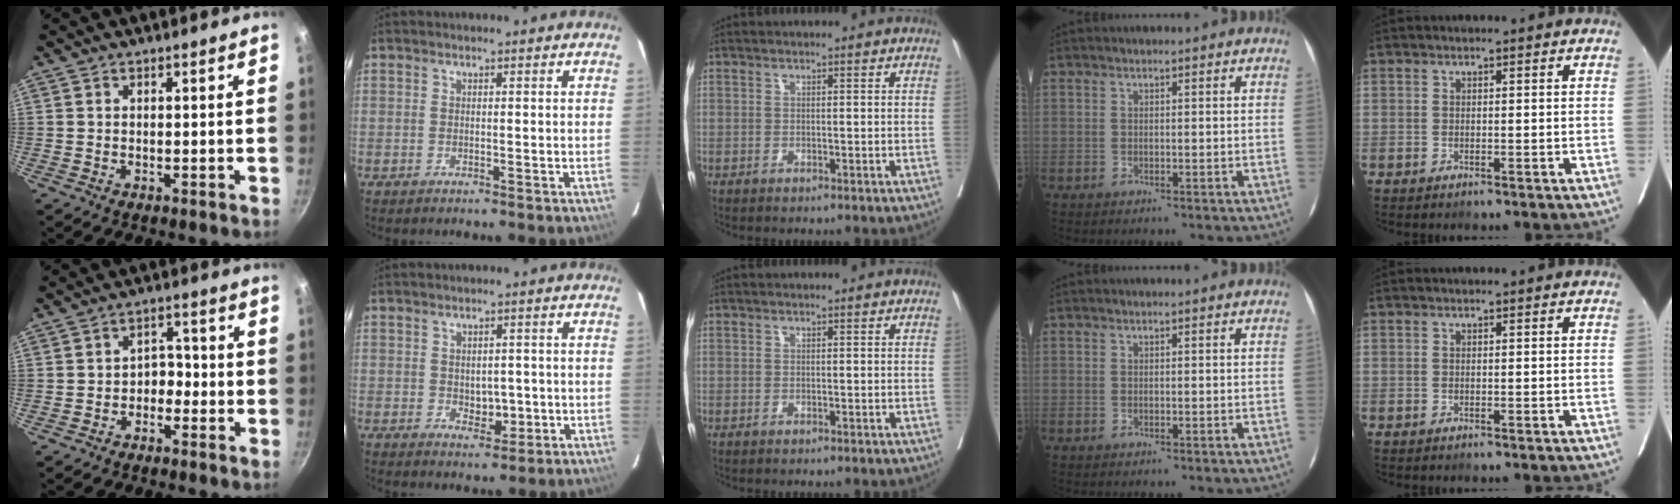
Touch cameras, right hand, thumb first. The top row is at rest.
{"thumb": {"total": 3.9, "force": [-1.6, 2.8, 2.1], "torque": [-0.008, 0.025, -0.038]}, "index": {"total": 3.7, "force": [-0.5, 2.5, 2.6], "torque": [-0.030, 0.000, 0.001]}}